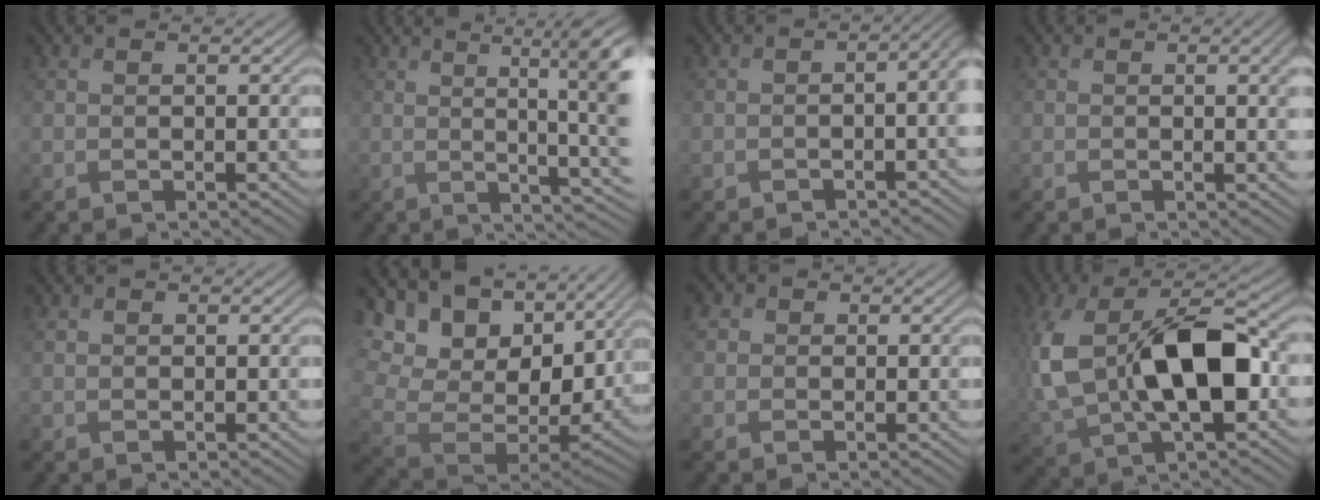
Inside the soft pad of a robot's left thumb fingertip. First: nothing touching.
{"total": 10.9, "force": [1.9, 2.4, 10.5], "torque": [-0.141, 0.010, 0.037]}
{"total": 3.0, "force": [-1.5, 0.9, 2.4], "torque": [-0.033, 0.000, -0.024]}
{"total": 3.6, "force": [0.2, 1.0, 3.5], "torque": [-0.047, -0.001, 0.003]}
{"total": 0.5, "force": [0.3, 0.4, 0.3], "torque": [-0.007, 0.000, 0.006]}
{"total": 15.4, "force": [6.1, 9.4, 10.5], "torque": [-0.232, -0.003, 0.129]}
{"total": 2.2, "force": [0.5, 2.0, 0.6], "torque": [-0.020, 0.003, 0.000]}
{"total": 14.9, "force": [0.4, 8.3, 12.4], "torque": [-0.272, -0.009, 0.019]}